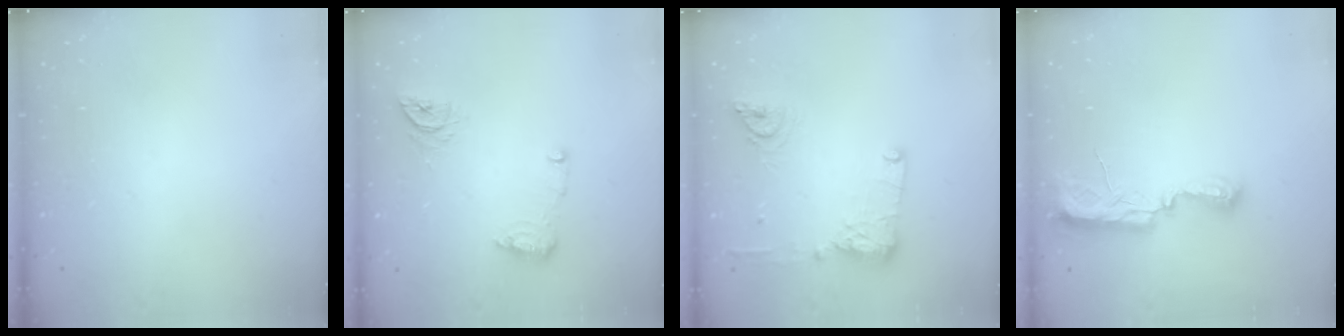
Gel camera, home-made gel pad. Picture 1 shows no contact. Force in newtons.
{"total": 8.9, "press": 8.9, "slide": 0.5}
{"total": 12.7, "press": 12.4, "slide": 2.7}
{"total": 7.7, "press": 7.7, "slide": 0.7}